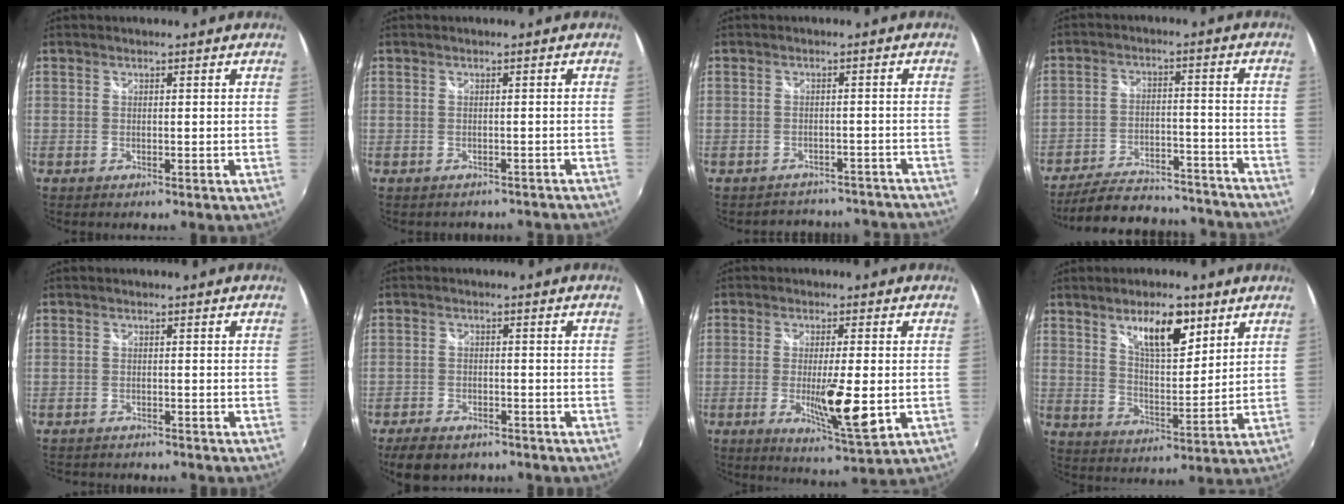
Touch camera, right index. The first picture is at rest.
{"total": 6.1, "force": [-5.5, 2.0, 1.7], "torque": [-0.029, -0.014, -0.061]}
{"total": 12.7, "force": [-11.6, 4.6, 2.5], "torque": [-0.051, 0.023, -0.129]}
{"total": 23.3, "force": [-20.9, 6.8, 7.8], "torque": [-0.158, 0.019, -0.266]}
{"total": 4.2, "force": [-4.0, 1.0, 0.9], "torque": [-0.032, -0.014, -0.065]}
{"total": 8.0, "force": [-6.2, 3.6, 3.4], "torque": [-0.091, -0.012, -0.102]}
{"total": 9.5, "force": [-1.9, 1.8, 9.2], "torque": [-0.158, -0.023, -0.028]}
{"total": 10.4, "force": [6.1, 3.6, 7.6], "torque": [-0.113, -0.001, 0.106]}